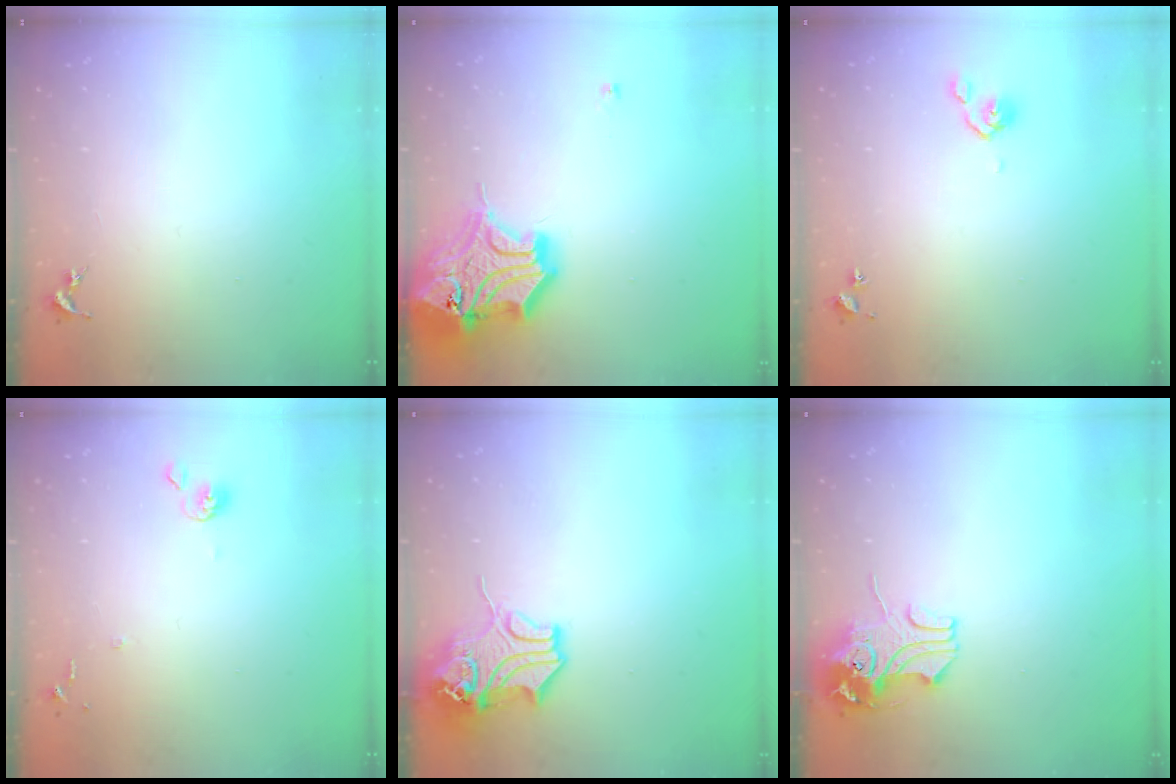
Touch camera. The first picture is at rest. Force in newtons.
{"total": 23.5, "press": 23.3, "slide": 3.4}
{"total": 5.0, "press": 4.9, "slide": 1.2}
{"total": 6.6, "press": 6.6, "slide": 0.6}
{"total": 13.8, "press": 13.7, "slide": 2.0}
{"total": 10.6, "press": 10.4, "slide": 1.7}